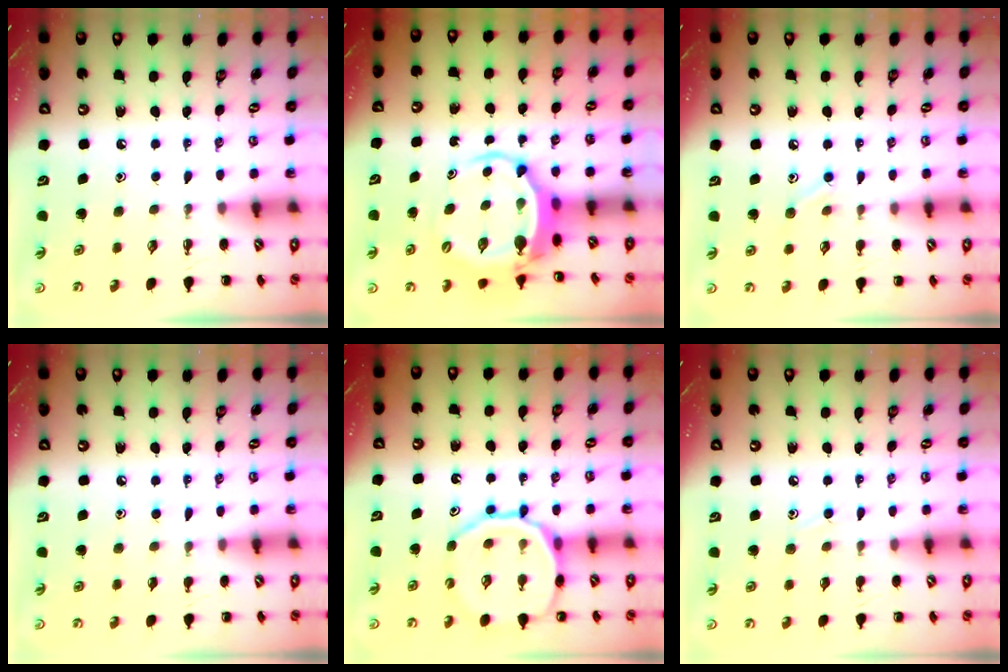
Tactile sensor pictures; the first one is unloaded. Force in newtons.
{"total": 6.1, "press": 5.9, "slide": 1.6}
{"total": 7.2, "press": 7.0, "slide": 1.8}
{"total": 5.7, "press": 5.4, "slide": 1.7}
{"total": 15.9, "press": 15.7, "slide": 2.3}
{"total": 5.4, "press": 5.0, "slide": 1.8}